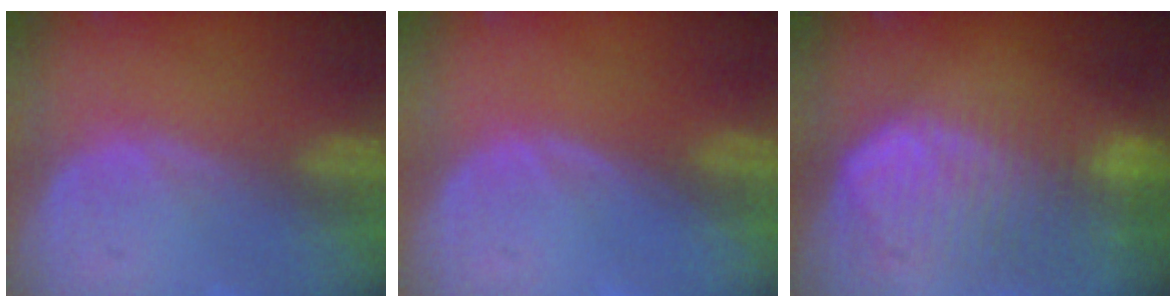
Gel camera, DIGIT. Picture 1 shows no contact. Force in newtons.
{"total": 0.0}
{"total": 10.3, "press": 8.8, "slide": 5.2}